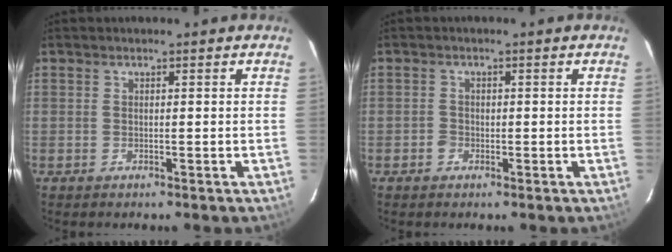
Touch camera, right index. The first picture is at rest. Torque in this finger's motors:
{"motor_torque": [-0.06, 0.06, 0.01, 0.03]}